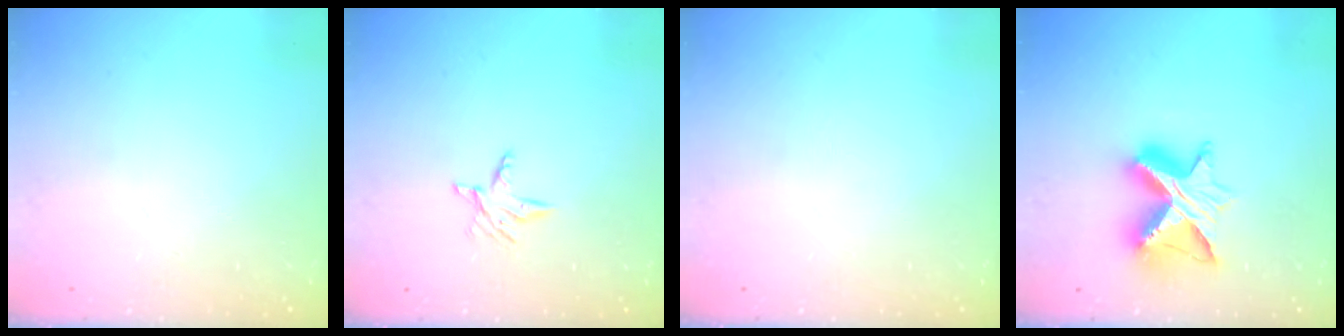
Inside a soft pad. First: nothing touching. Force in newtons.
{"total": 3.9, "press": 3.9, "slide": 0.5}
{"total": 0.0}
{"total": 10.8, "press": 10.7, "slide": 1.0}